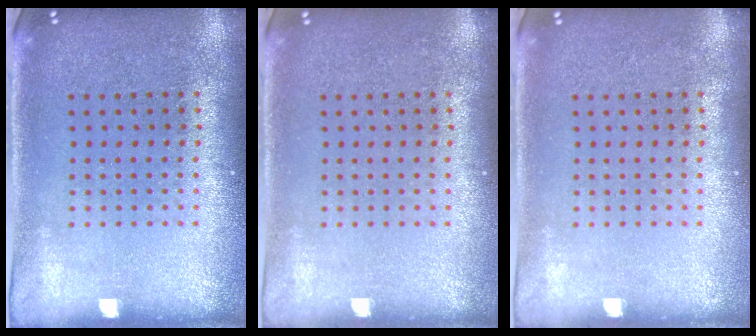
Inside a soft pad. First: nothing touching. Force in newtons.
{"total": 0.0}
{"total": 0.0}